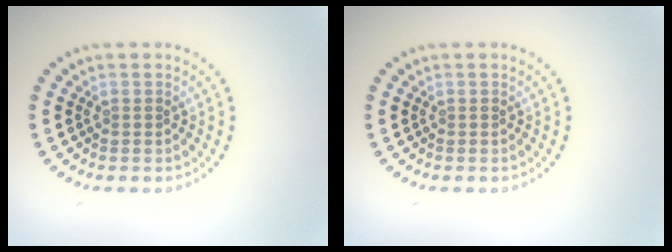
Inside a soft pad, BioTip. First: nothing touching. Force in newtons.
{"total": 0.0}